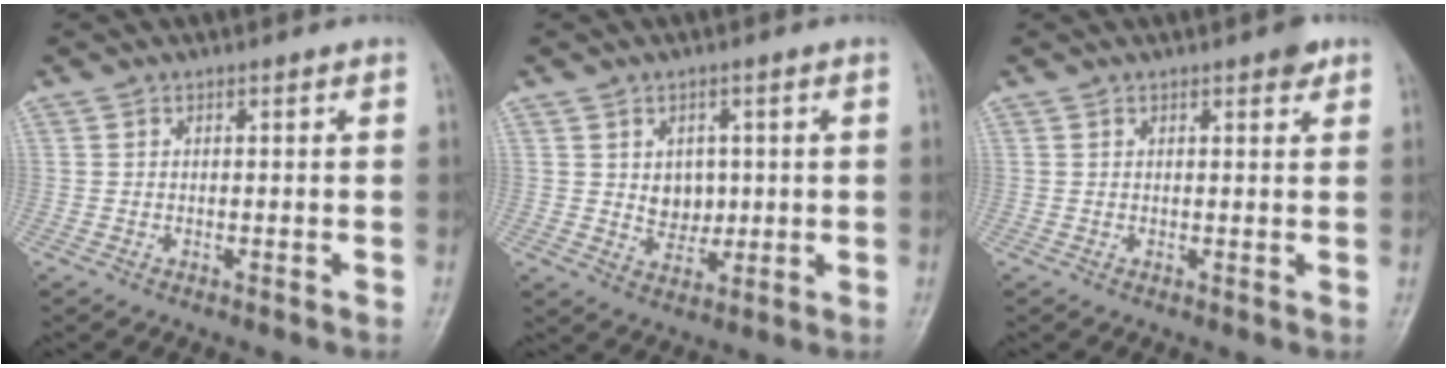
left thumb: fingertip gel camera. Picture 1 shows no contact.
{"total": 5.2, "force": [0.8, 4.2, 3.0], "torque": [-0.019, -0.008, 0.020]}
{"total": 2.3, "force": [1.5, 0.8, 1.6], "torque": [-0.016, -0.005, 0.017]}